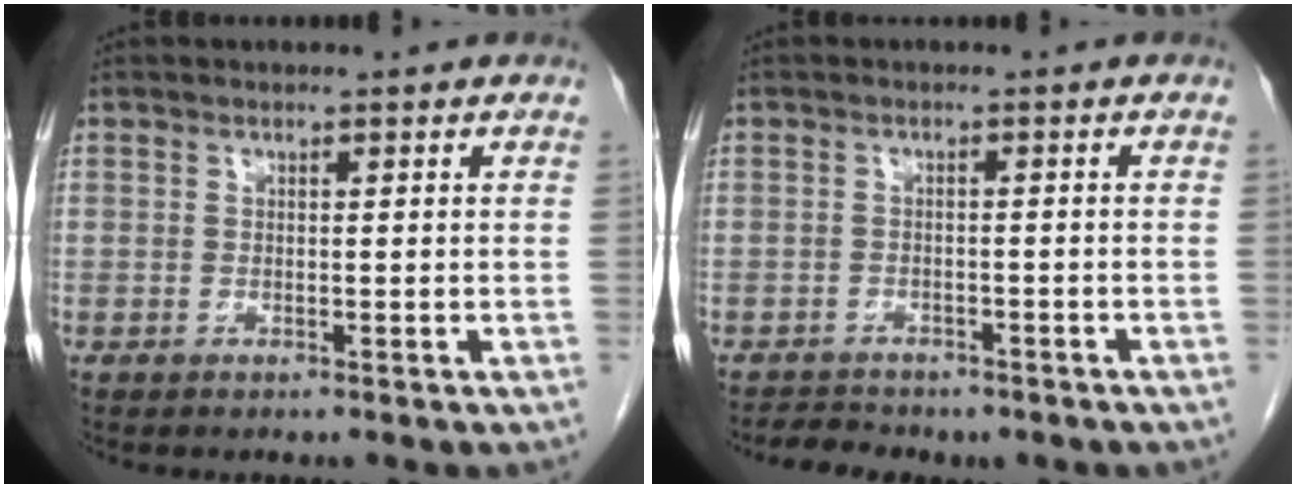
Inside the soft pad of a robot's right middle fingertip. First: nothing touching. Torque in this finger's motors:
{"motor_torque": [0.02, -0.77, 0.00, 0.02]}